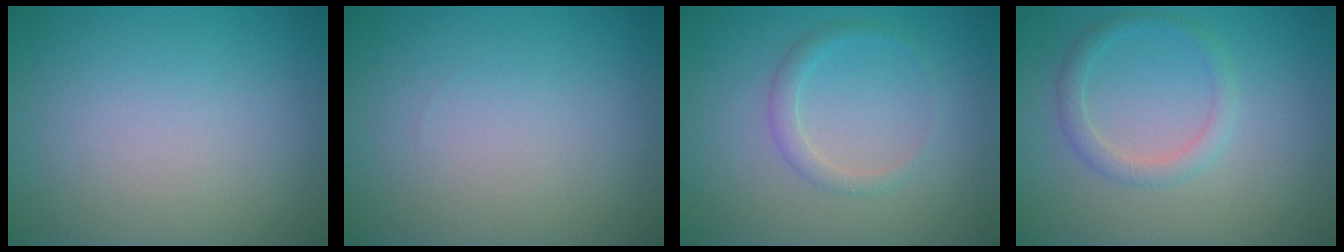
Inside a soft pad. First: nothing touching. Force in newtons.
{"total": 0.0}
{"total": 1.5, "press": 1.5, "slide": 0.0}
{"total": 1.9, "press": 1.9, "slide": 0.1}